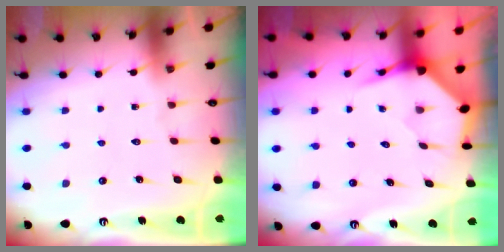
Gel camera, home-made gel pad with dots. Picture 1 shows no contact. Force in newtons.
{"total": 3.9, "press": 3.8, "slide": 0.5}